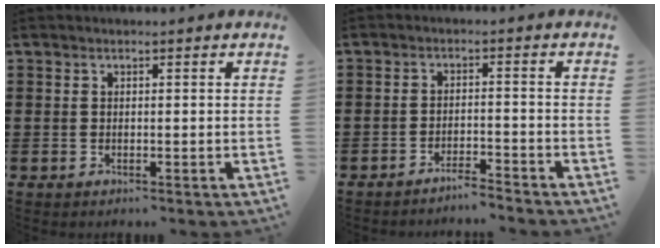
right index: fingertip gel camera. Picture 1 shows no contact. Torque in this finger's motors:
{"motor_torque": [0.29, 0.75, -0.05, -0.07]}